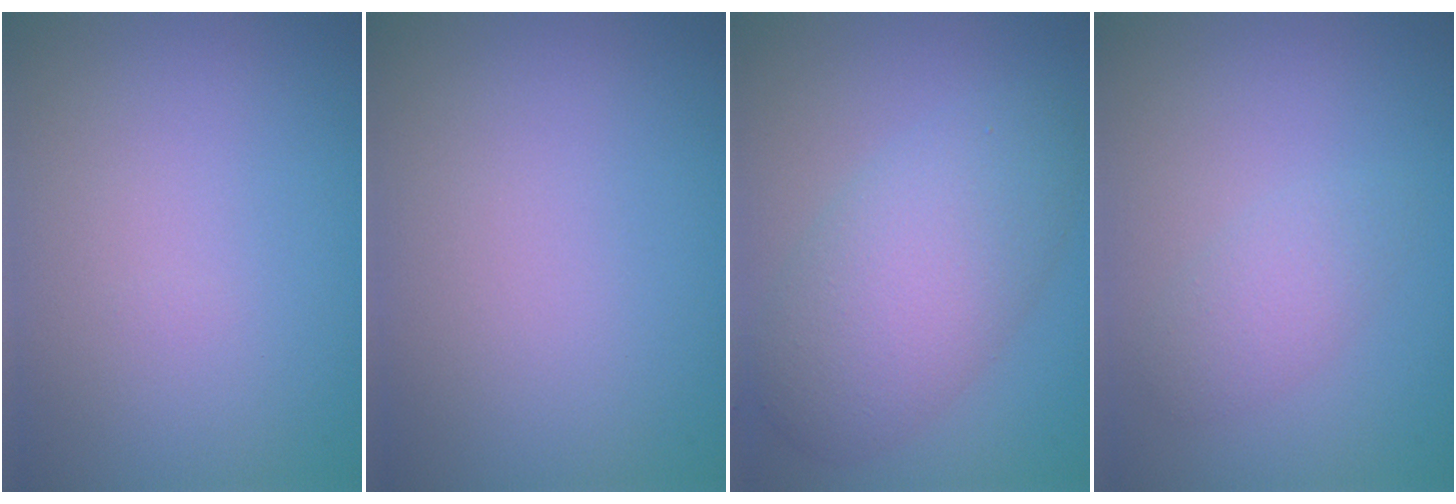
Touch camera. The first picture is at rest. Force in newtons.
{"total": 0.0}
{"total": 6.4, "press": 6.4, "slide": 0.2}
{"total": 1.9, "press": 1.9, "slide": 0.1}